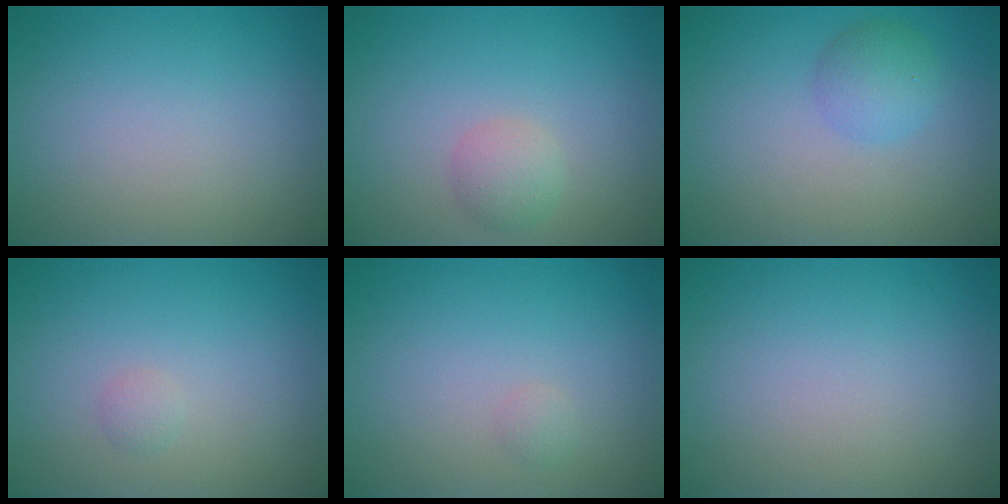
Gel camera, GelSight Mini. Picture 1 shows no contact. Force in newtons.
{"total": 1.9, "press": 1.9, "slide": 0.1}
{"total": 2.4, "press": 2.4, "slide": 0.1}
{"total": 0.7, "press": 0.7, "slide": 0.0}
{"total": 0.6, "press": 0.6, "slide": 0.0}
{"total": 0.0}